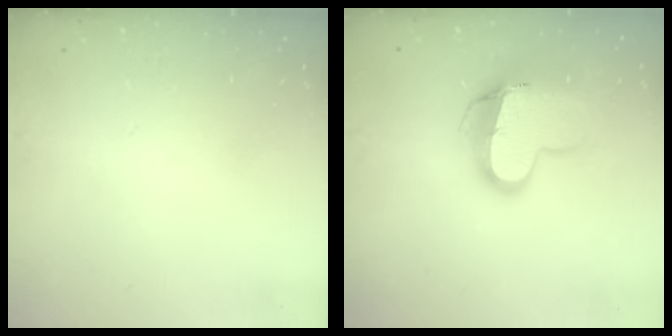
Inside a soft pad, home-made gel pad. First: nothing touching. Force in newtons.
{"total": 13.5, "press": 13.5, "slide": 1.2}